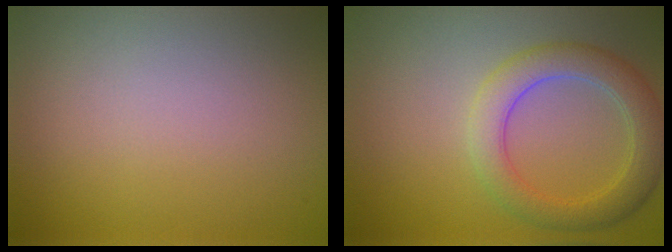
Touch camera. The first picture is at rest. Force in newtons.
{"total": 4.2, "press": 4.2, "slide": 0.3}